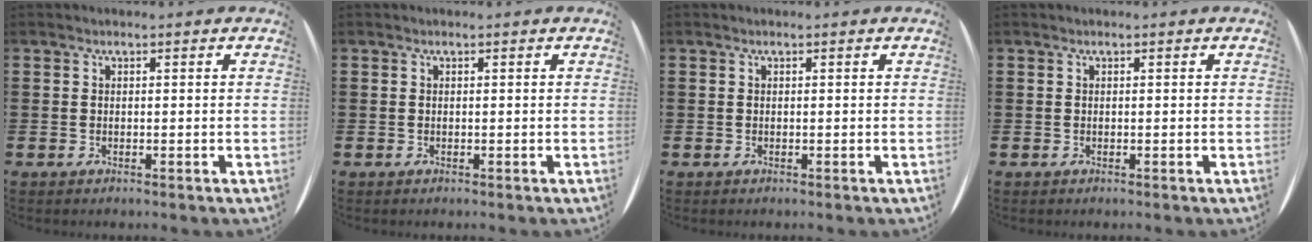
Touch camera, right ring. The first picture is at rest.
{"total": 0.0}
{"total": 0.0}
{"total": 0.0}